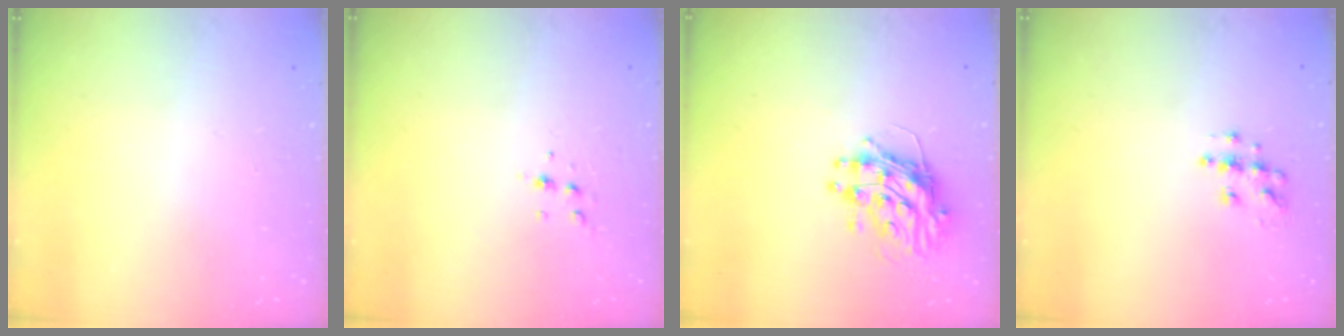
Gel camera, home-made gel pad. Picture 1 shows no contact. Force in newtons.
{"total": 4.5, "press": 4.3, "slide": 1.3}
{"total": 11.4, "press": 11.3, "slide": 1.1}
{"total": 8.7, "press": 8.7, "slide": 0.5}